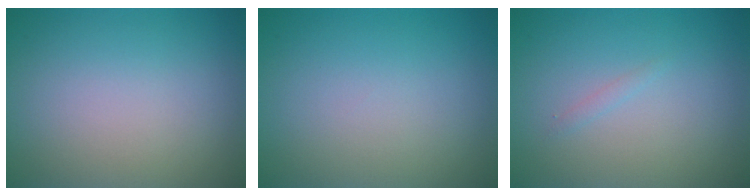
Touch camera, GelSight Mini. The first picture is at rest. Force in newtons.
{"total": 0.0}
{"total": 0.6, "press": 0.6, "slide": 0.0}